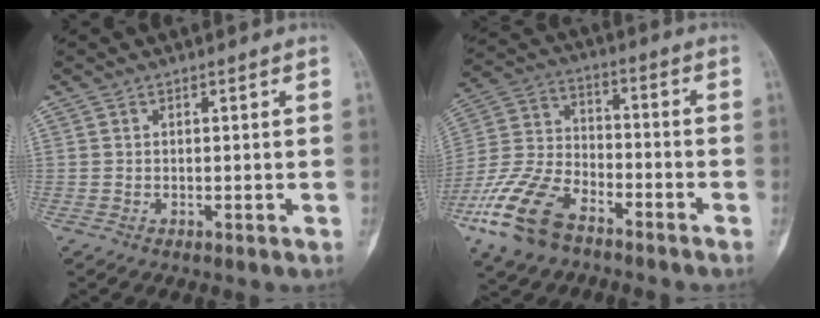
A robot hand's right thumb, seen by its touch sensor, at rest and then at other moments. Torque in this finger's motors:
{"motor_torque": [2.67, 1.45, 1.52, -1.27, 0.20]}